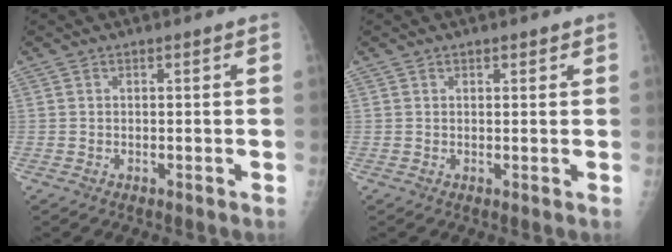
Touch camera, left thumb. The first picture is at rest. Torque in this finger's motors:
{"motor_torque": [-0.14, -0.17, -0.12, -0.12, -0.01]}